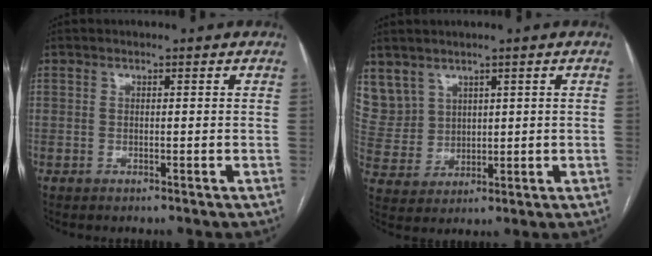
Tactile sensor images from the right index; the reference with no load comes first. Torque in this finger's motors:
{"motor_torque": [-0.07, 0.21, 0.04, 0.05]}